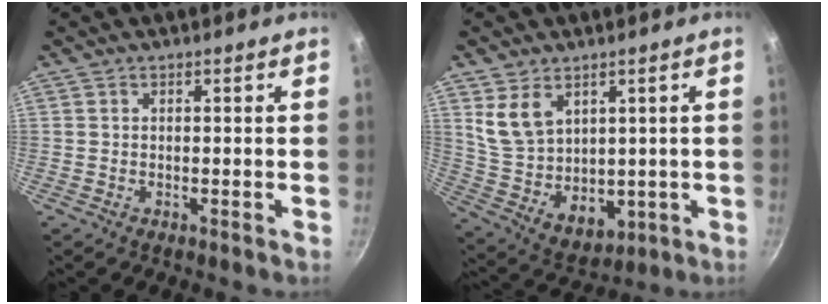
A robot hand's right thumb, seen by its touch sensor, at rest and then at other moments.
{"total": 12.2, "force": [4.4, 8.7, 7.4], "torque": [-0.102, -0.038, 0.109]}